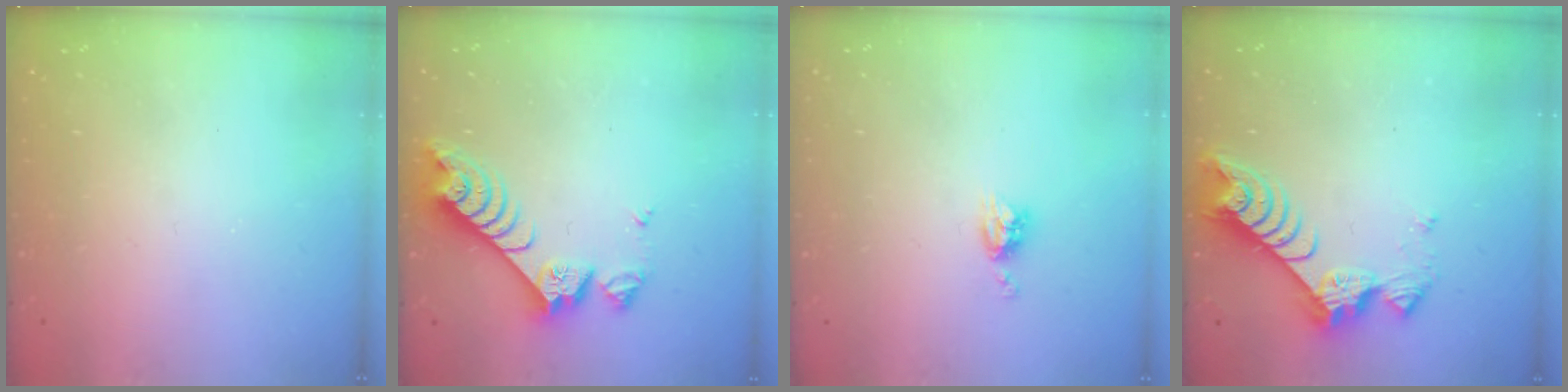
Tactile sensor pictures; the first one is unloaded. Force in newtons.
{"total": 8.4, "press": 8.4, "slide": 1.0}
{"total": 4.9, "press": 4.9, "slide": 0.1}
{"total": 8.1, "press": 8.1, "slide": 0.7}